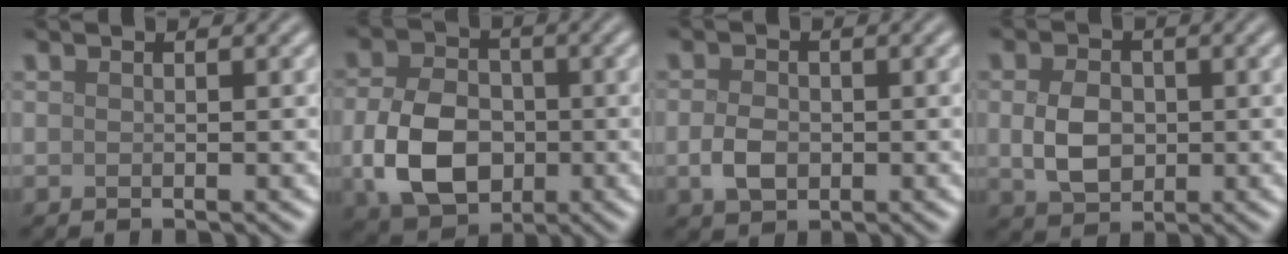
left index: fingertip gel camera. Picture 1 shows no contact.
{"total": 7.7, "force": [-1.4, 5.5, 5.2], "torque": [-0.112, -0.008, -0.029]}
{"total": 2.6, "force": [-0.5, 1.8, 1.7], "torque": [-0.036, -0.003, -0.014]}
{"total": 4.1, "force": [-0.1, 3.0, 2.8], "torque": [-0.059, -0.002, -0.003]}